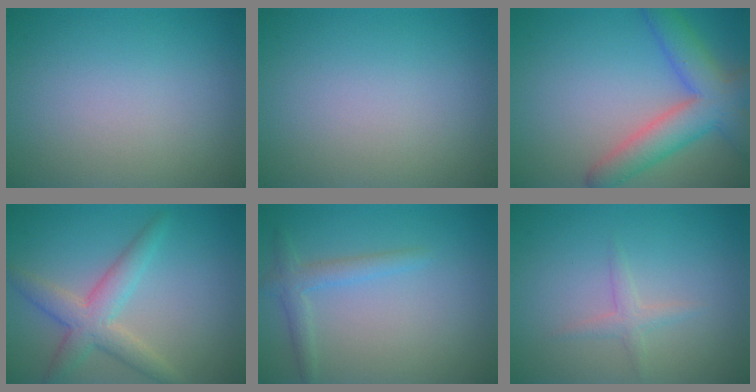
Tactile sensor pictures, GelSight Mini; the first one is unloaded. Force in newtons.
{"total": 0.0}
{"total": 6.4, "press": 6.4, "slide": 0.3}
{"total": 4.1, "press": 4.1, "slide": 0.1}
{"total": 2.0, "press": 2.0, "slide": 0.1}
{"total": 1.3, "press": 1.3, "slide": 0.1}